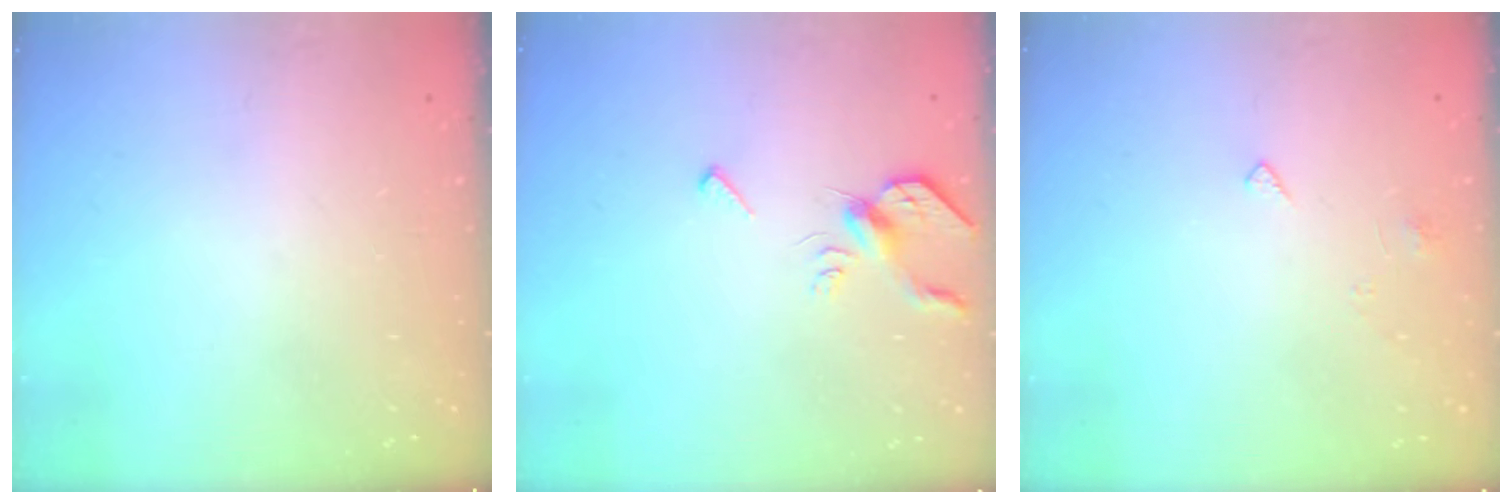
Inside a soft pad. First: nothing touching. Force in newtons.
{"total": 5.5, "press": 5.4, "slide": 1.0}
{"total": 2.8, "press": 2.8, "slide": 0.4}